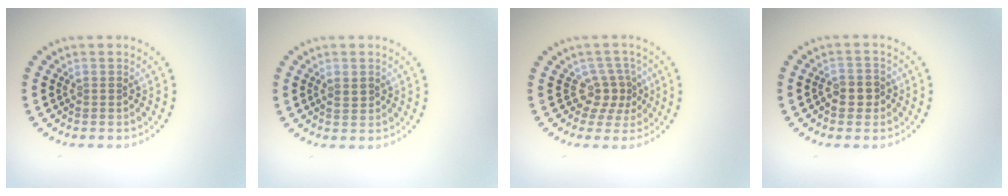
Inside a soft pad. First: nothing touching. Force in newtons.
{"total": 0.7, "press": 0.7, "slide": 0.3}
{"total": 2.6, "press": 1.8, "slide": 1.9}
{"total": 1.7, "press": 1.6, "slide": 0.5}